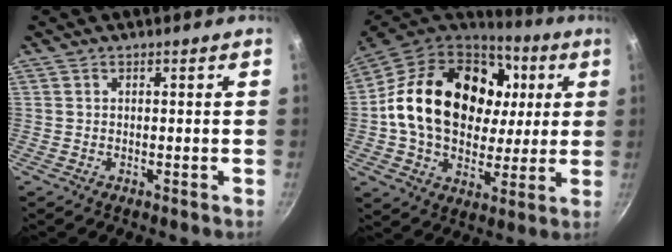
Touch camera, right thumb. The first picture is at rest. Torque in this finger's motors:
{"motor_torque": [2.11, 2.90, 1.18, -0.79, 0.52]}